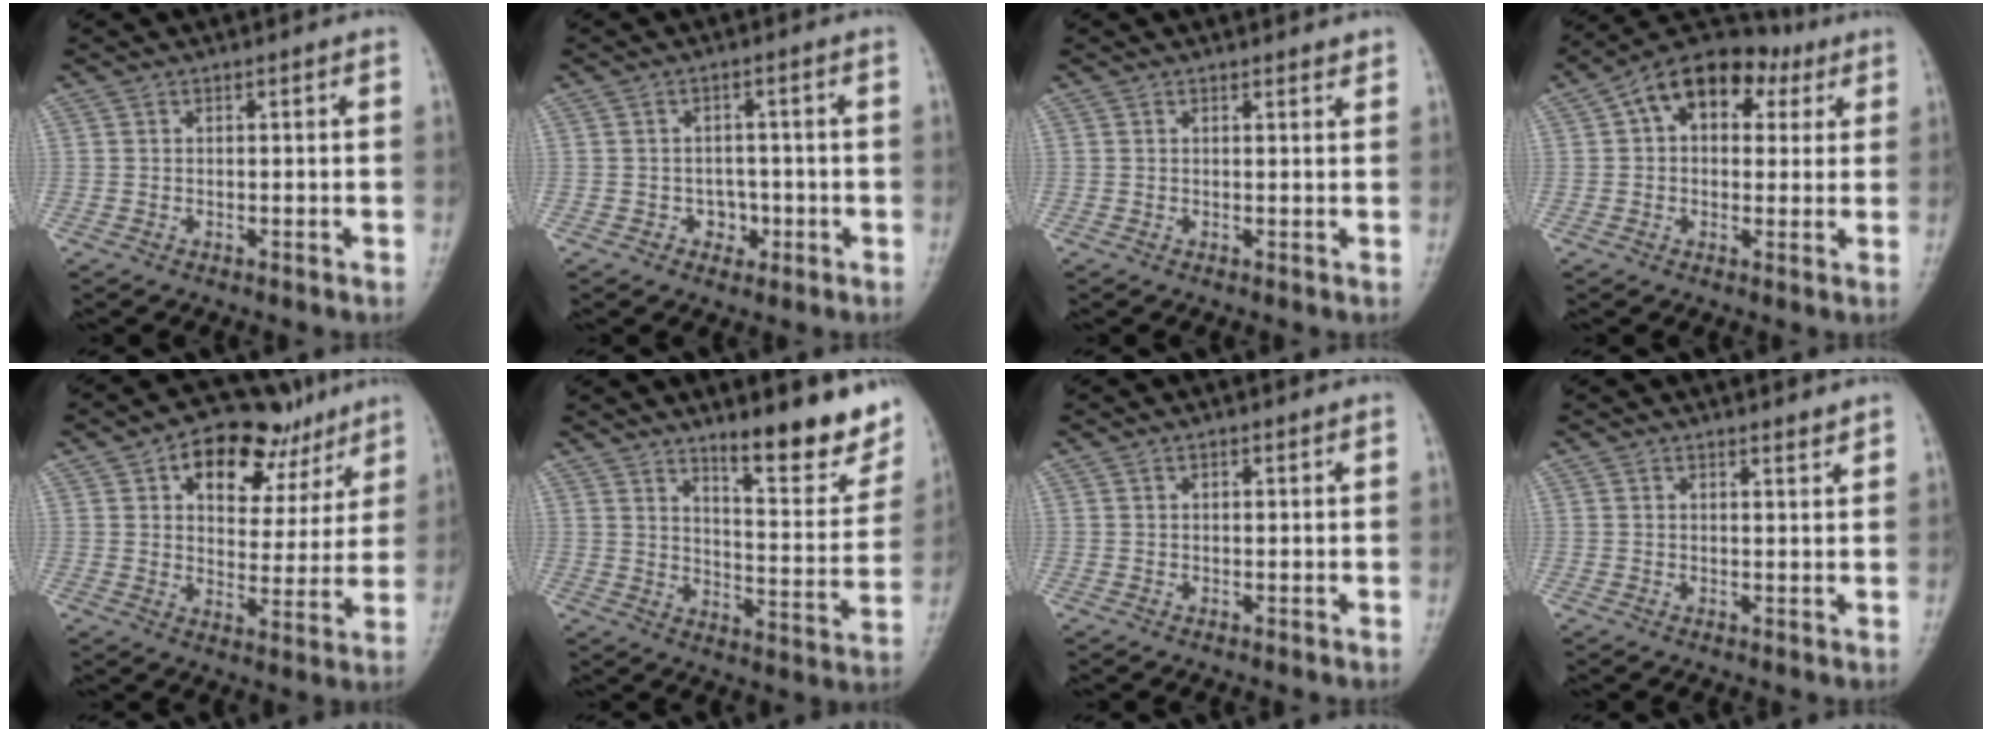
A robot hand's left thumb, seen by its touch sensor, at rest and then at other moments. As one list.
[{"total": 3.4, "force": [-1.3, 2.8, 1.4], "torque": [0.008, 0.011, -0.019]}, {"total": 1.1, "force": [1.0, 0.3, 0.3], "torque": [0.000, -0.006, 0.012]}, {"total": 13.4, "force": [4.6, 8.8, 8.9], "torque": [-0.092, 0.023, 0.063]}, {"total": 16.2, "force": [8.9, 9.5, 9.6], "torque": [-0.083, -0.015, 0.133]}, {"total": 14.2, "force": [10.1, 3.4, 9.5], "torque": [-0.089, -0.077, 0.149]}, {"total": 0.6, "force": [0.4, 0.3, 0.4], "torque": [-0.005, -0.001, 0.005]}, {"total": 1.4, "force": [1.3, 0.2, 0.5], "torque": [-0.001, -0.012, 0.021]}]